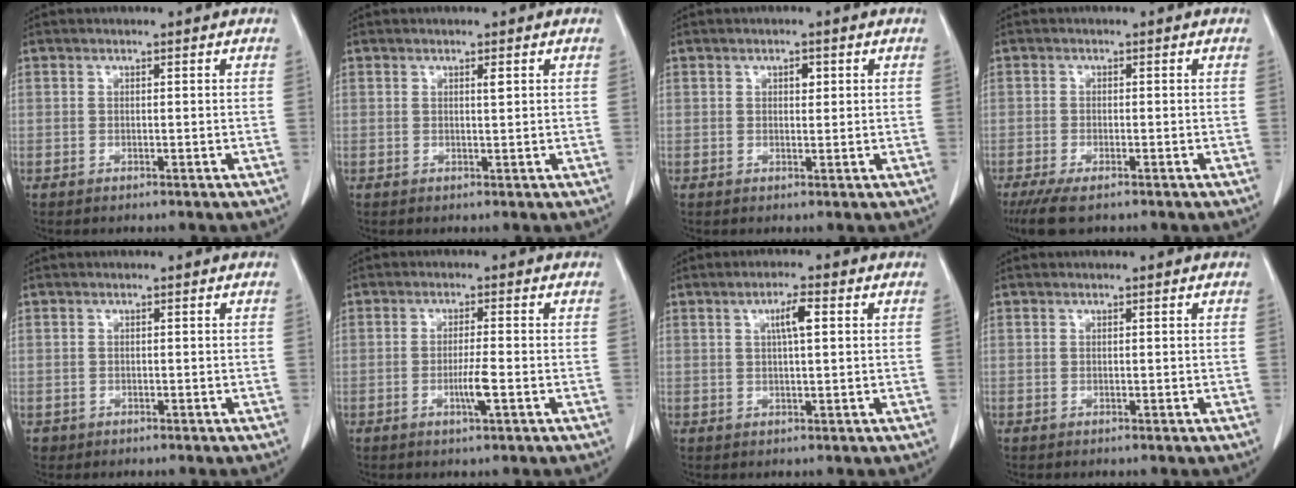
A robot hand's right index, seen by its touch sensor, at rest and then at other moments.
{"total": 0.8, "force": [0.4, 0.0, 0.7], "torque": [-0.016, -0.002, 0.006]}
{"total": 1.5, "force": [0.5, 0.8, 1.1], "torque": [-0.014, 0.002, 0.007]}
{"total": 5.3, "force": [-3.8, 1.4, 3.4], "torque": [-0.058, -0.011, -0.062]}
{"total": 0.9, "force": [-0.4, 0.8, -0.1], "torque": [0.000, 0.007, -0.008]}
{"total": 3.5, "force": [-1.2, -0.2, 3.3], "torque": [-0.064, -0.005, -0.022]}
{"total": 3.7, "force": [1.1, 0.4, 3.5], "torque": [-0.060, 0.004, 0.018]}
{"total": 0.0}